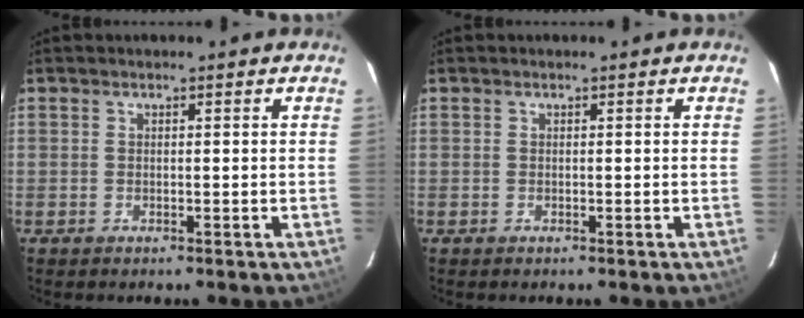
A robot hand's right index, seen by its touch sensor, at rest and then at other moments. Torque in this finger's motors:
{"motor_torque": [-0.03, 0.01, -0.02, 0.00]}